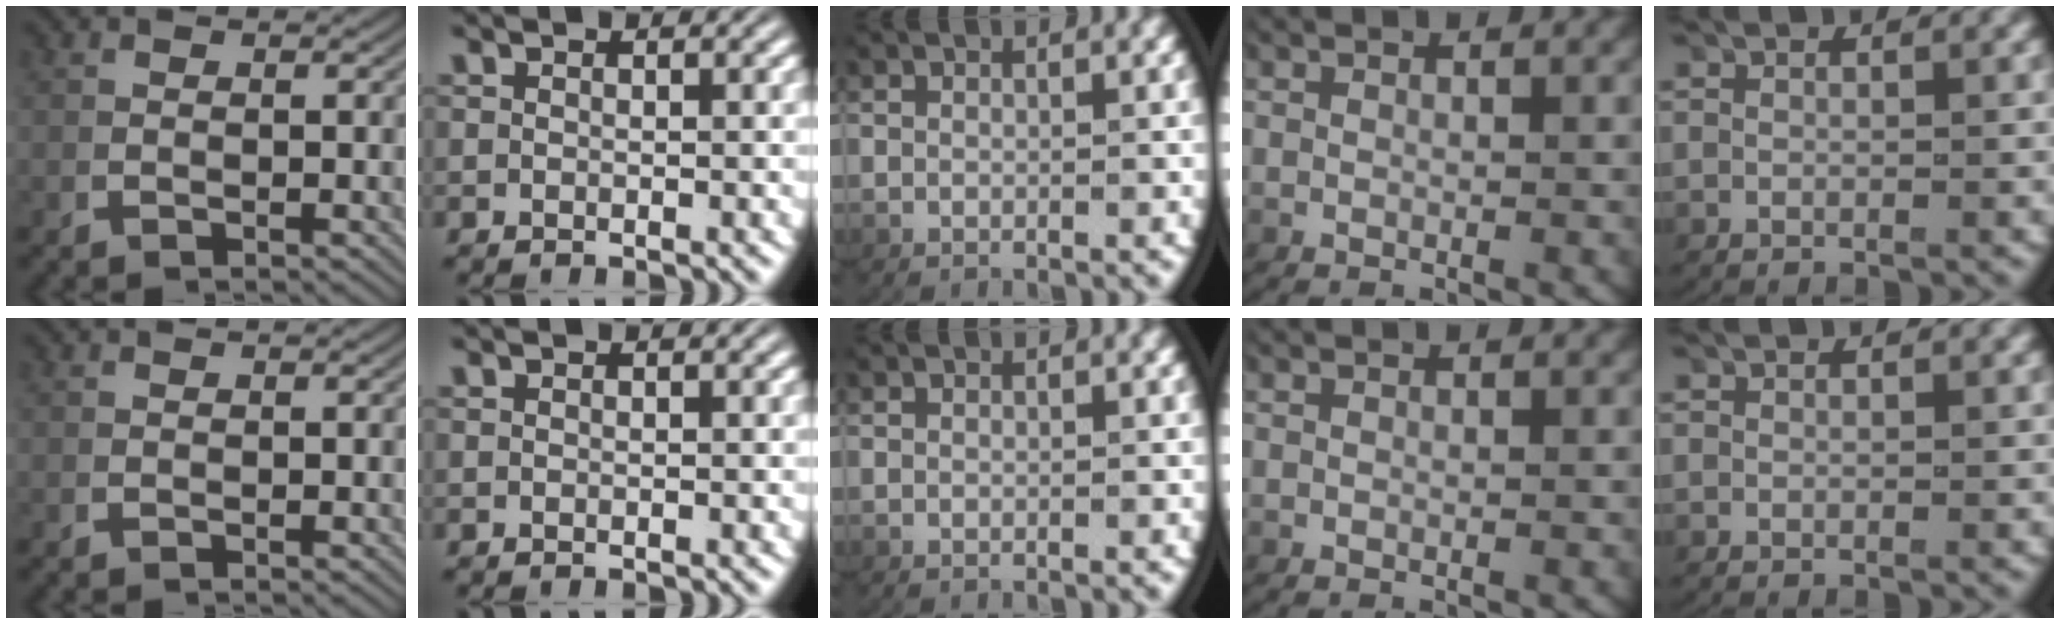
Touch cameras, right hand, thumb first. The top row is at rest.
{}